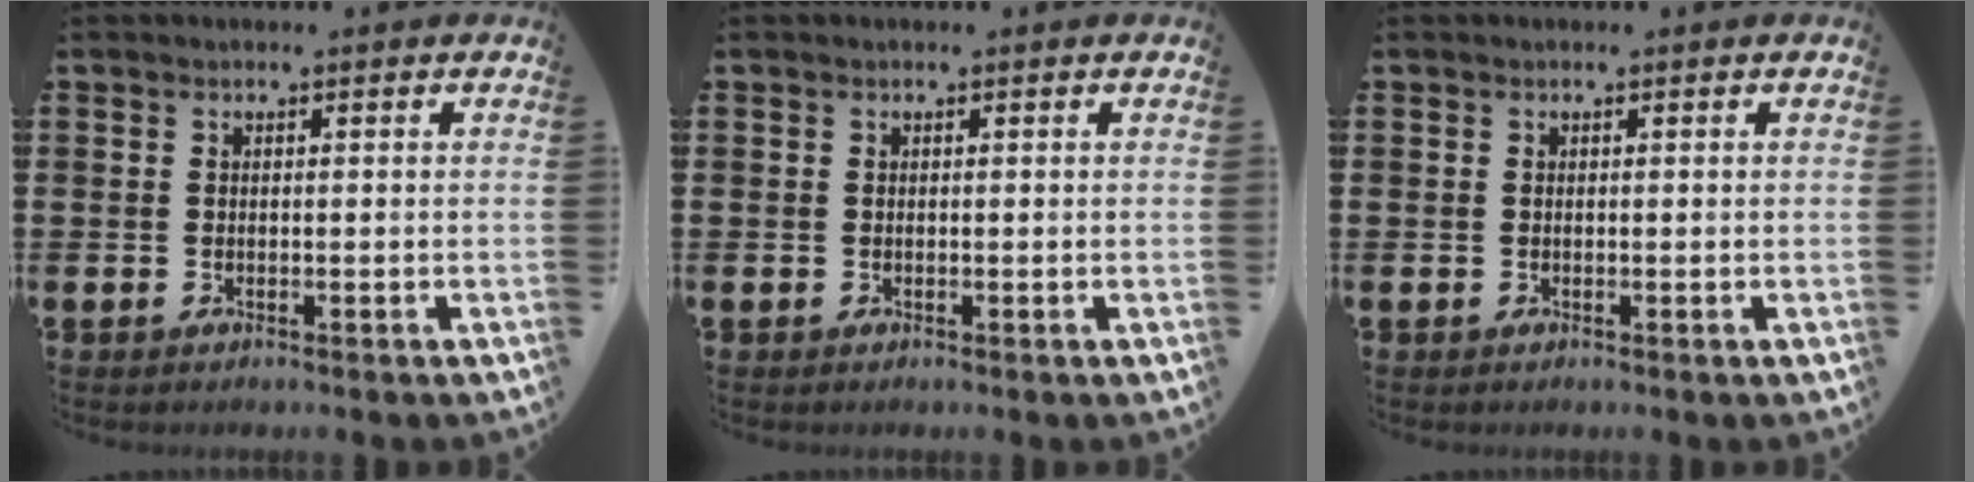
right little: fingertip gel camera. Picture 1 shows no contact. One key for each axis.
{"total": 0.0}
{"total": 0.0}